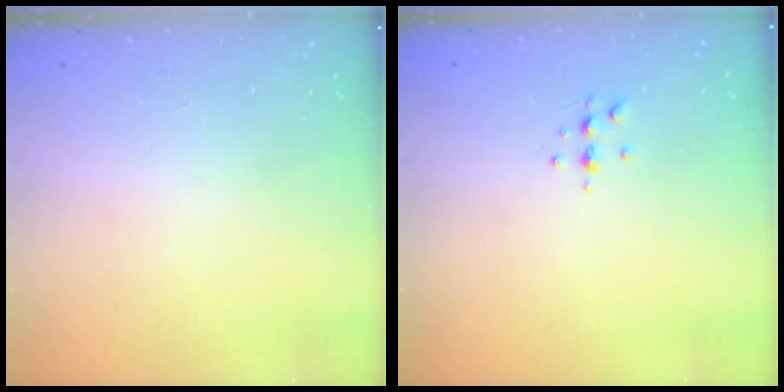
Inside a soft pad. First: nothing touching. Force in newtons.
{"total": 5.0, "press": 4.9, "slide": 0.9}